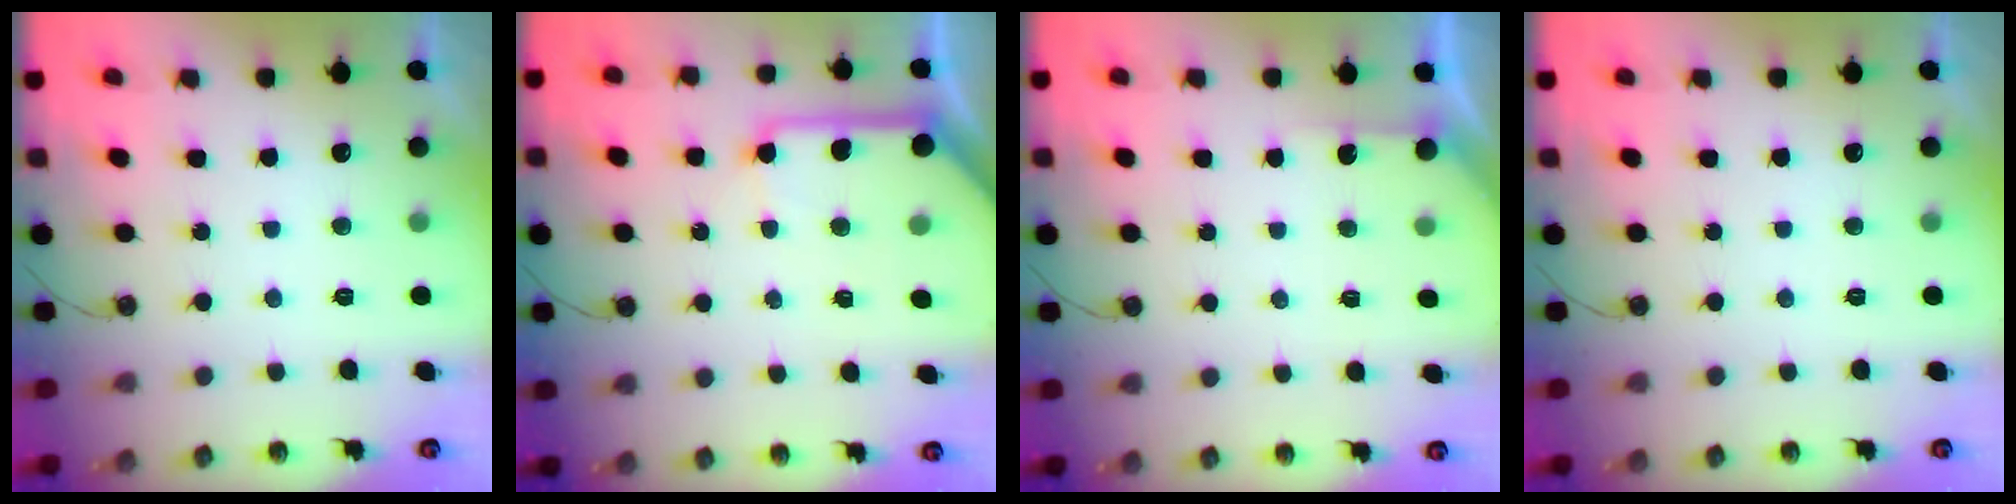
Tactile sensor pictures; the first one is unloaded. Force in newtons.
{"total": 11.3, "press": 11.3, "slide": 0.8}
{"total": 2.7, "press": 2.7, "slide": 0.3}
{"total": 0.0}